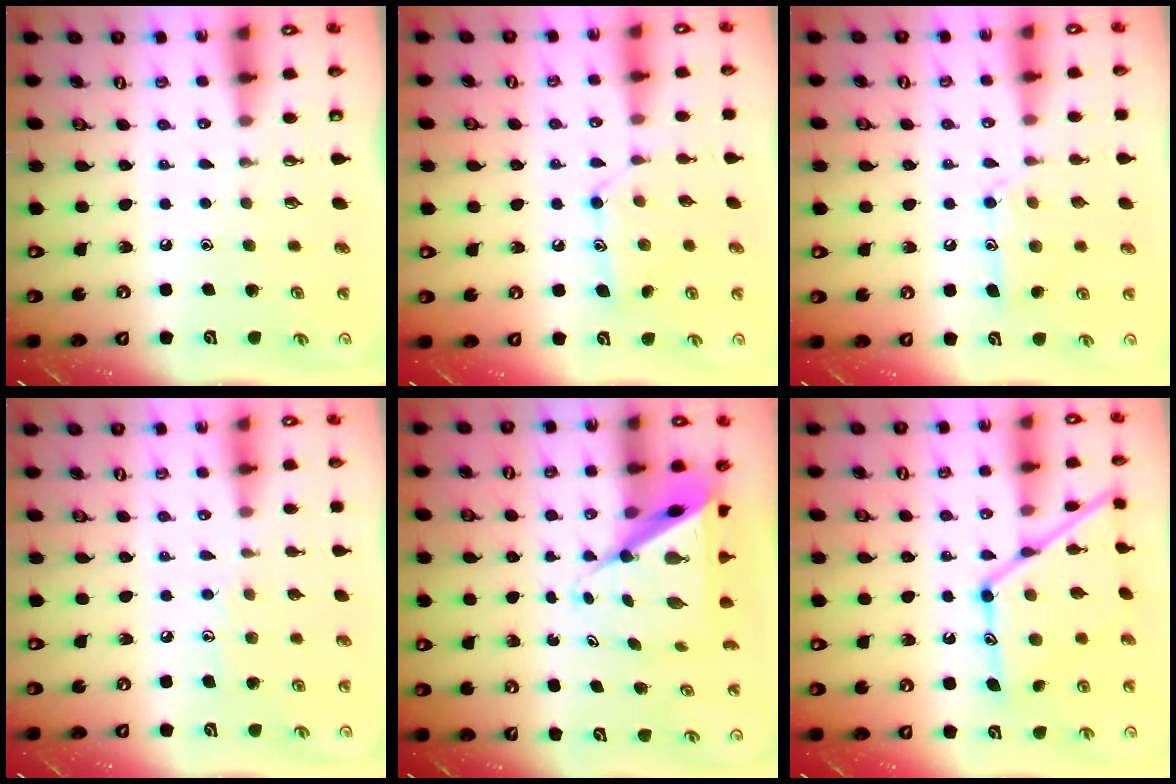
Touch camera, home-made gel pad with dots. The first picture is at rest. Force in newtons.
{"total": 11.7, "press": 11.7, "slide": 0.1}
{"total": 12.4, "press": 12.4, "slide": 0.8}
{"total": 6.5, "press": 6.5, "slide": 0.4}
{"total": 10.0, "press": 9.9, "slide": 0.9}
{"total": 18.2, "press": 18.1, "slide": 1.1}